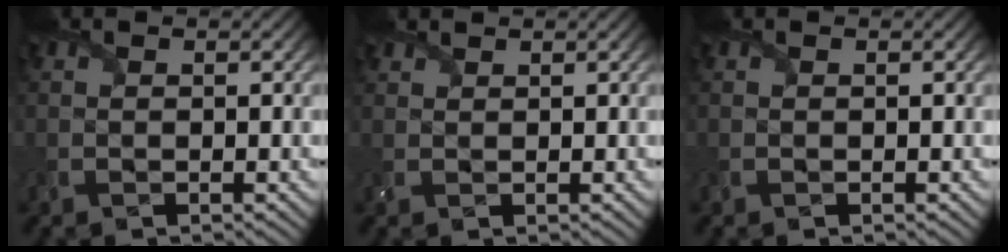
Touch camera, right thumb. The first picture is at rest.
{"total": 1.4, "force": [1.3, 0.5, 0.3], "torque": [-0.014, 0.004, 0.030]}
{"total": 0.0}